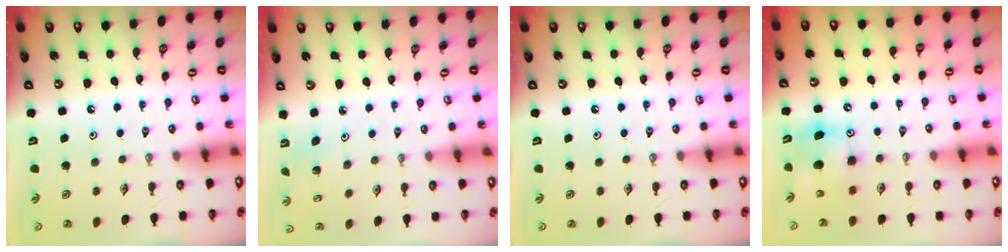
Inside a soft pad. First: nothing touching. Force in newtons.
{"total": 2.5, "press": 2.5, "slide": 0.2}
{"total": 0.0}
{"total": 8.9, "press": 8.7, "slide": 1.8}